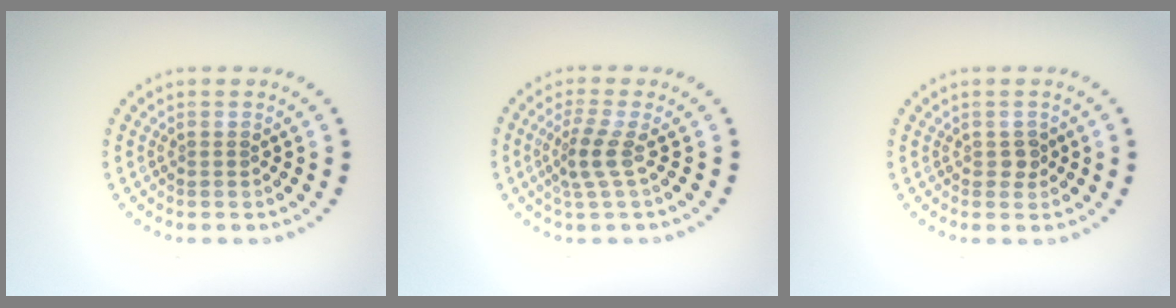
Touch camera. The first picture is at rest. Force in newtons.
{"total": 2.4, "press": 1.8, "slide": 1.7}
{"total": 0.9, "press": 0.8, "slide": 0.3}